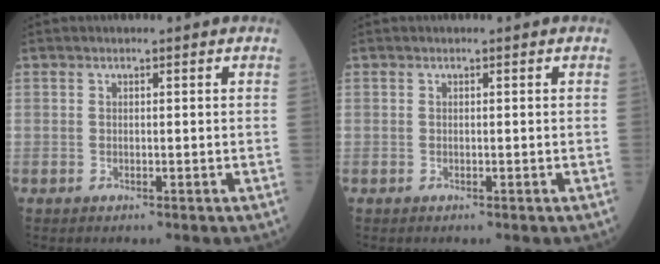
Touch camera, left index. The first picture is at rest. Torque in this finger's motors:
{"motor_torque": [0.00, 0.00, 0.00, 0.00]}